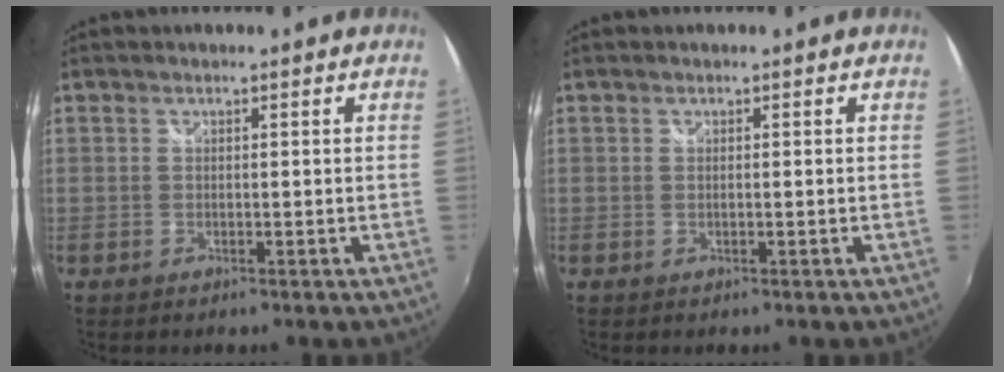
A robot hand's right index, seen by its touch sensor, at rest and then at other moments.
{"total": 0.0}